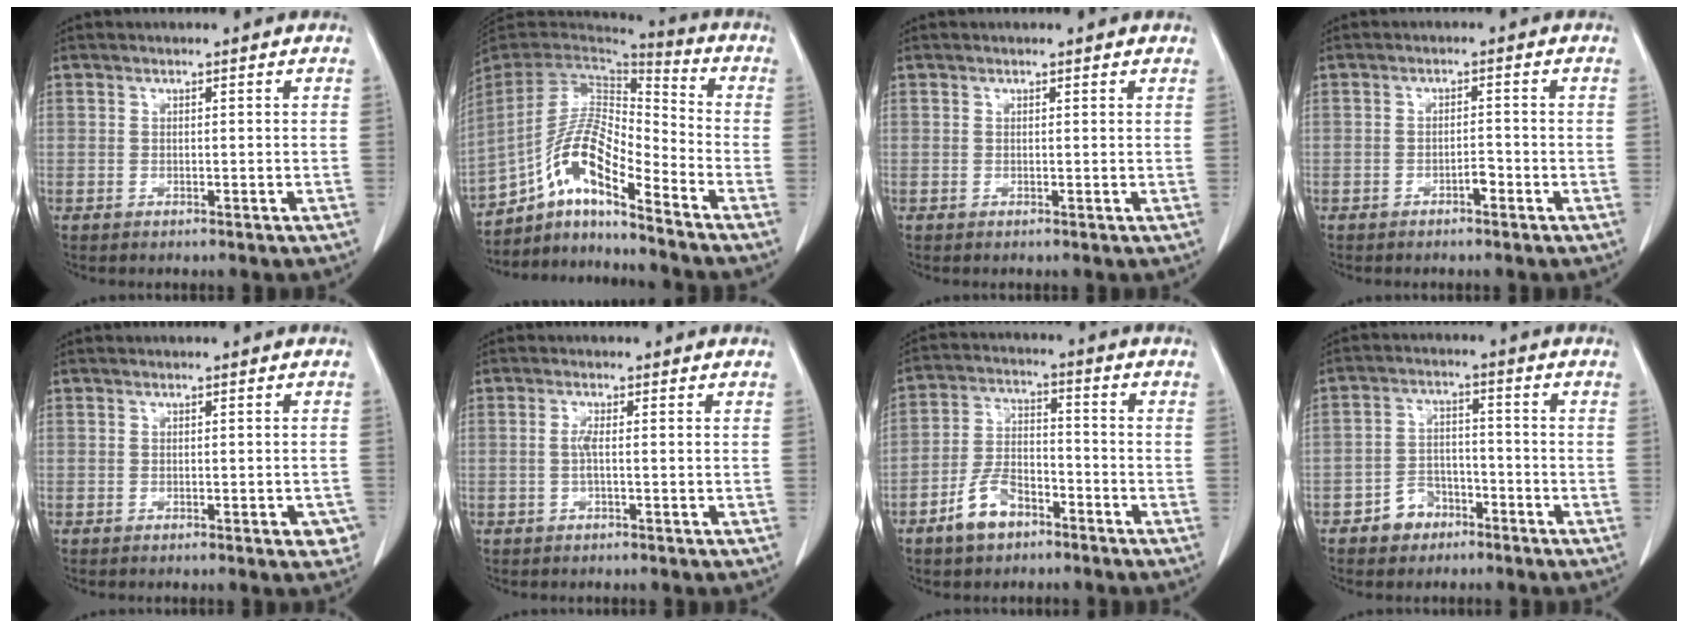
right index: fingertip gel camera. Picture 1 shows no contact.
{"total": 13.6, "force": [-8.3, 2.7, 10.4], "torque": [-0.207, 0.016, -0.151]}
{"total": 0.8, "force": [0.7, 0.2, 0.2], "torque": [-0.008, 0.001, 0.005]}
{"total": 1.5, "force": [-1.0, 0.4, 1.1], "torque": [-0.014, 0.004, -0.014]}
{"total": 2.1, "force": [-1.0, 0.8, 1.7], "torque": [-0.010, 0.002, -0.011]}
{"total": 1.6, "force": [-0.1, 0.1, 1.6], "torque": [-0.032, 0.002, -0.002]}
{"total": 7.7, "force": [-4.8, 4.0, 4.5], "torque": [-0.100, 0.009, -0.088]}
{"total": 5.3, "force": [-3.2, 3.9, 1.6], "torque": [-0.029, 0.014, -0.052]}